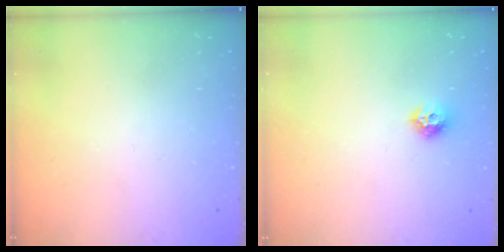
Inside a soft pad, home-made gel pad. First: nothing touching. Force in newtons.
{"total": 6.8, "press": 6.8, "slide": 0.3}